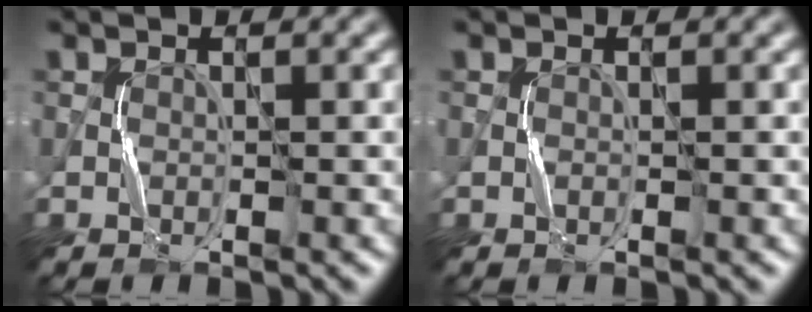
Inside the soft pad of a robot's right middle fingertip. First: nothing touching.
{"total": 0.0}